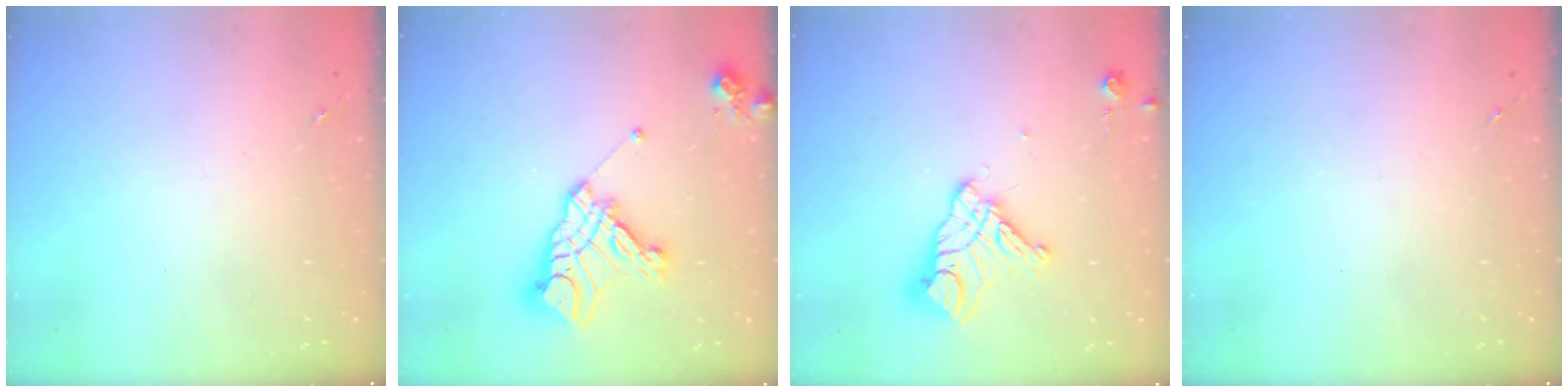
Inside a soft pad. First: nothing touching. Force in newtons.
{"total": 16.6, "press": 16.5, "slide": 2.1}
{"total": 14.6, "press": 14.5, "slide": 1.4}
{"total": 0.0}